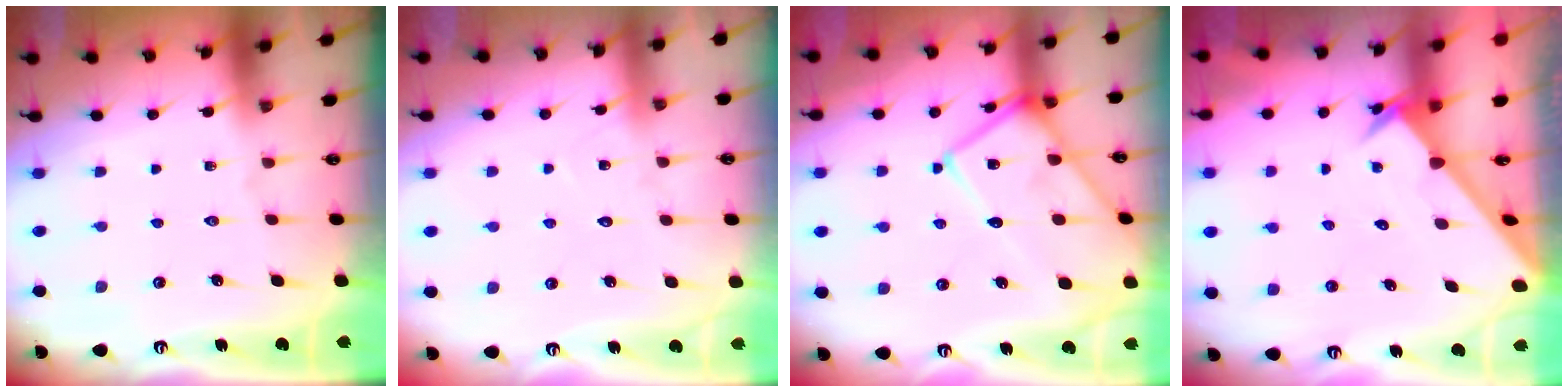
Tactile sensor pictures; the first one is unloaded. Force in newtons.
{"total": 5.6, "press": 5.6, "slide": 0.6}
{"total": 15.2, "press": 15.2, "slide": 1.5}
{"total": 2.6, "press": 2.6, "slide": 0.2}